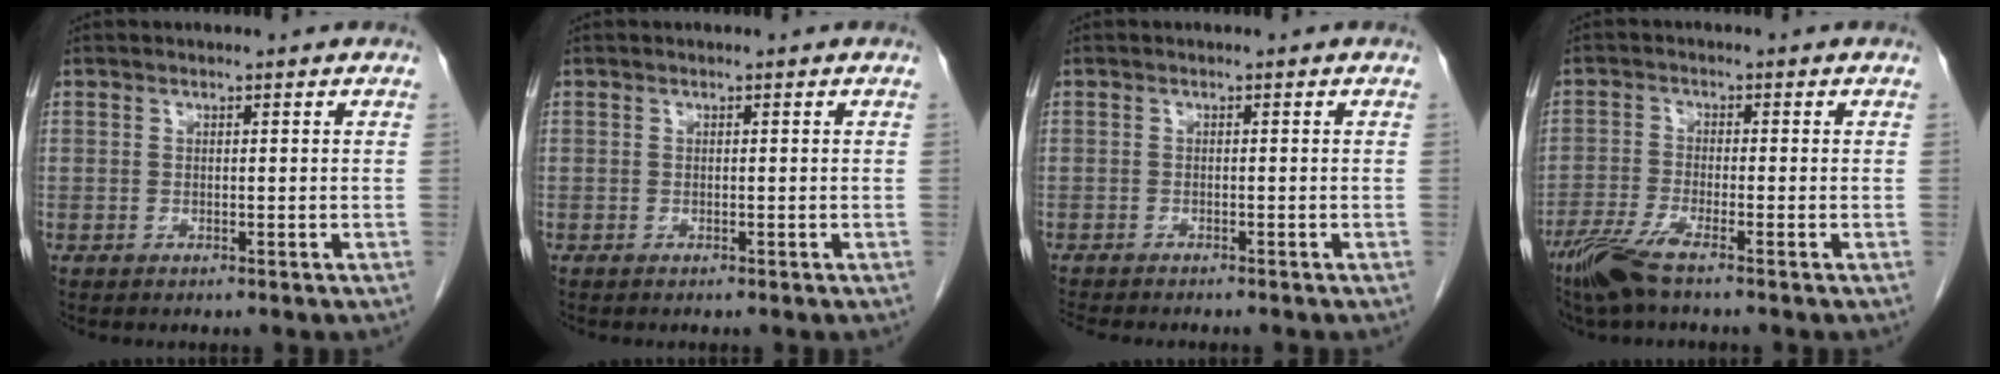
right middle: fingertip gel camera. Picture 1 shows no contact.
{"total": 0.0}
{"total": 6.8, "force": [-6.0, 1.2, 2.9], "torque": [-0.041, -0.011, -0.087]}
{"total": 5.6, "force": [-4.0, 0.3, 3.9], "torque": [-0.088, -0.017, -0.083]}